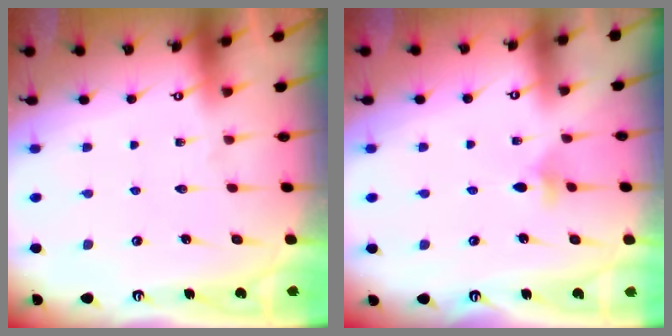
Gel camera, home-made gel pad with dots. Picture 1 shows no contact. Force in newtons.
{"total": 4.5, "press": 4.4, "slide": 1.0}